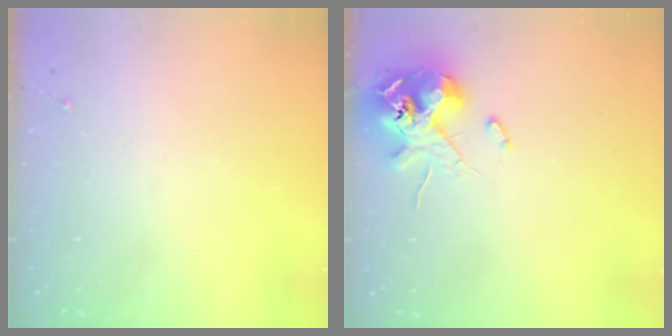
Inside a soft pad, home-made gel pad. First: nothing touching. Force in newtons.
{"total": 12.4, "press": 12.2, "slide": 2.2}